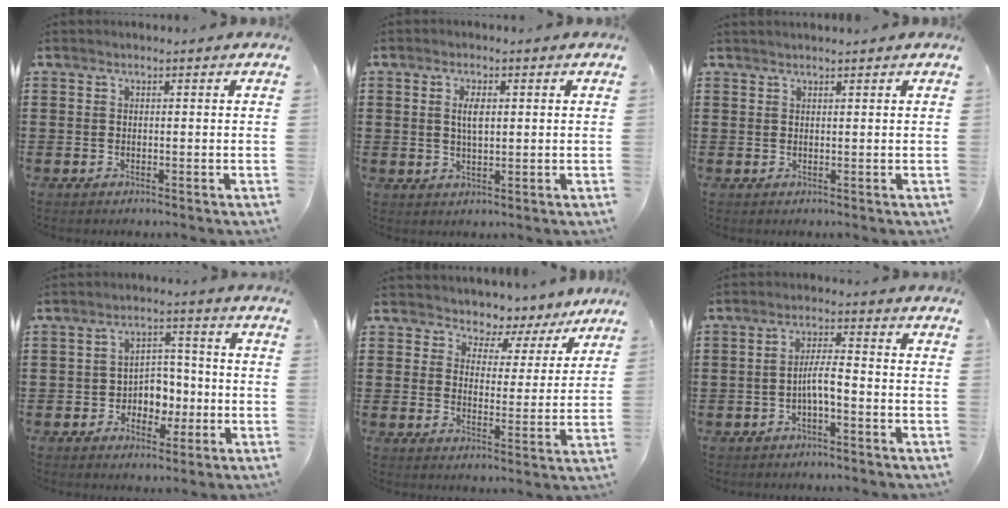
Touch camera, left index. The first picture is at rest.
{"total": 3.3, "force": [0.8, 1.2, 2.9], "torque": [-0.062, 0.007, 0.012]}
{"total": 0.8, "force": [0.7, 0.0, 0.1], "torque": [-0.004, -0.001, 0.015]}
{"total": 4.8, "force": [-1.5, 4.0, 2.3], "torque": [-0.046, 0.008, -0.032]}
{"total": 3.9, "force": [3.6, 1.6, -0.1], "torque": [-0.018, -0.026, 0.057]}
{"total": 4.2, "force": [-1.6, 0.8, 3.8], "torque": [-0.075, 0.005, -0.032]}